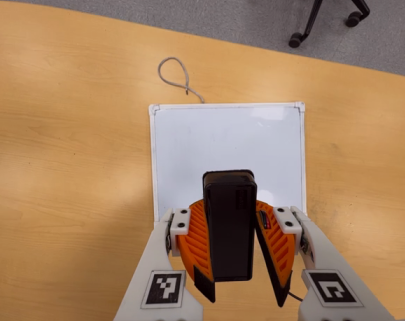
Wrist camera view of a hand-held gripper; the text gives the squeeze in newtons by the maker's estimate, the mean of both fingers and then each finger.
{"total": 8.3, "left": 8.8, "right": 7.8}